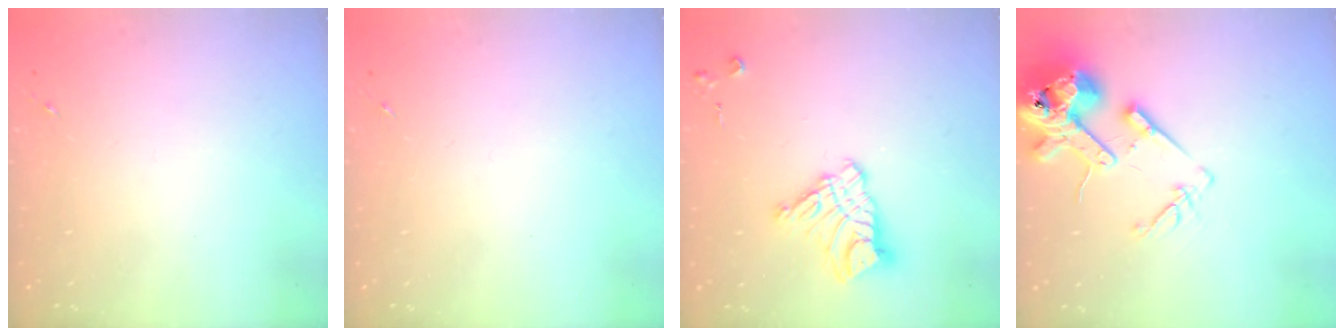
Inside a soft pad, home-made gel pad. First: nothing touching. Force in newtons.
{"total": 0.0}
{"total": 11.6, "press": 11.6, "slide": 1.0}
{"total": 16.1, "press": 15.9, "slide": 2.4}